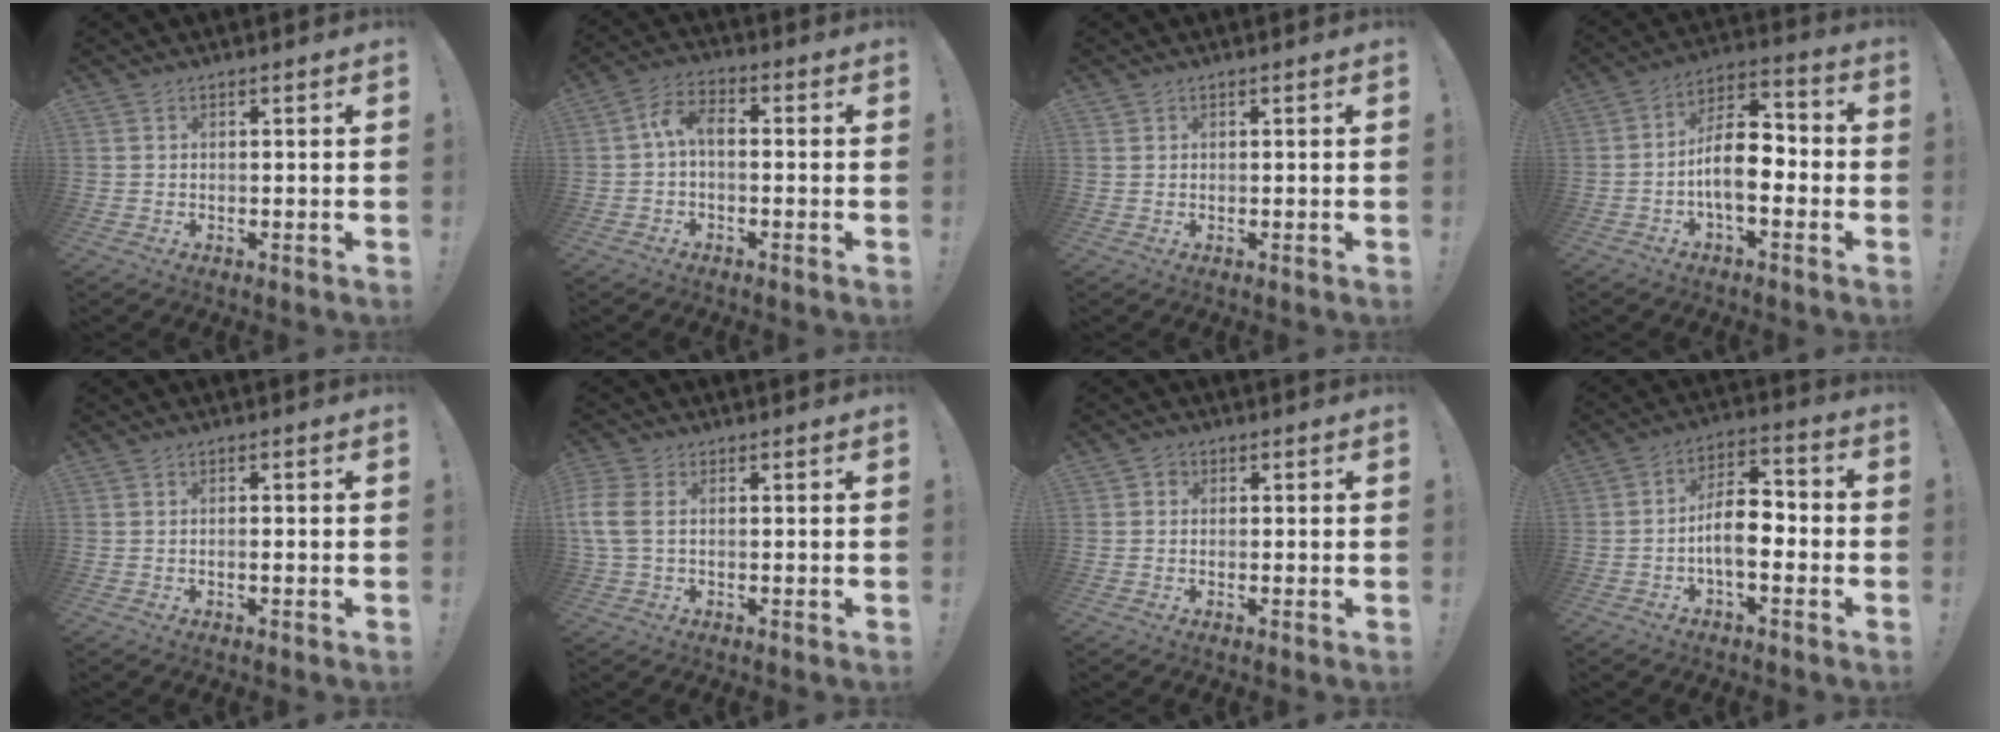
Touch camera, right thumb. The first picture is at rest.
{"total": 7.1, "force": [-0.2, 3.8, 6.0], "torque": [-0.120, 0.009, -0.001]}
{"total": 0.6, "force": [0.4, 0.4, 0.0], "torque": [0.003, -0.002, 0.008]}
{"total": 12.7, "force": [-3.1, 6.4, 10.6], "torque": [-0.187, 0.015, -0.057]}
{"total": 1.2, "force": [-0.6, 0.0, 1.0], "torque": [-0.013, -0.003, -0.013]}
{"total": 6.0, "force": [0.6, 3.9, 4.6], "torque": [-0.108, -0.002, 0.014]}
{"total": 1.6, "force": [-0.3, 1.4, 0.8], "torque": [-0.016, 0.007, -0.006]}
{"total": 10.8, "force": [-2.7, 5.4, 8.9], "torque": [-0.164, 0.015, -0.049]}